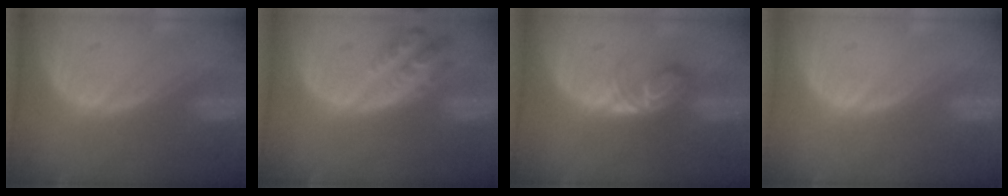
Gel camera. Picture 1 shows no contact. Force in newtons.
{"total": 5.0, "press": 4.8, "slide": 1.5}
{"total": 5.7, "press": 4.7, "slide": 3.3}
{"total": 0.0}